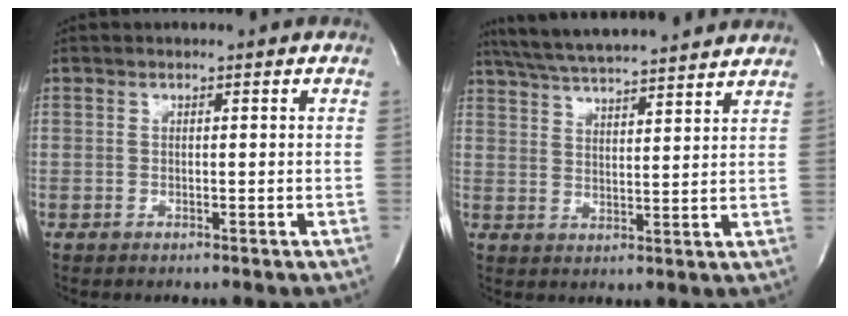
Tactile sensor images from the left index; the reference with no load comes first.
{"total": 16.7, "force": [15.0, 1.5, 7.3], "torque": [-0.129, 0.025, 0.220]}